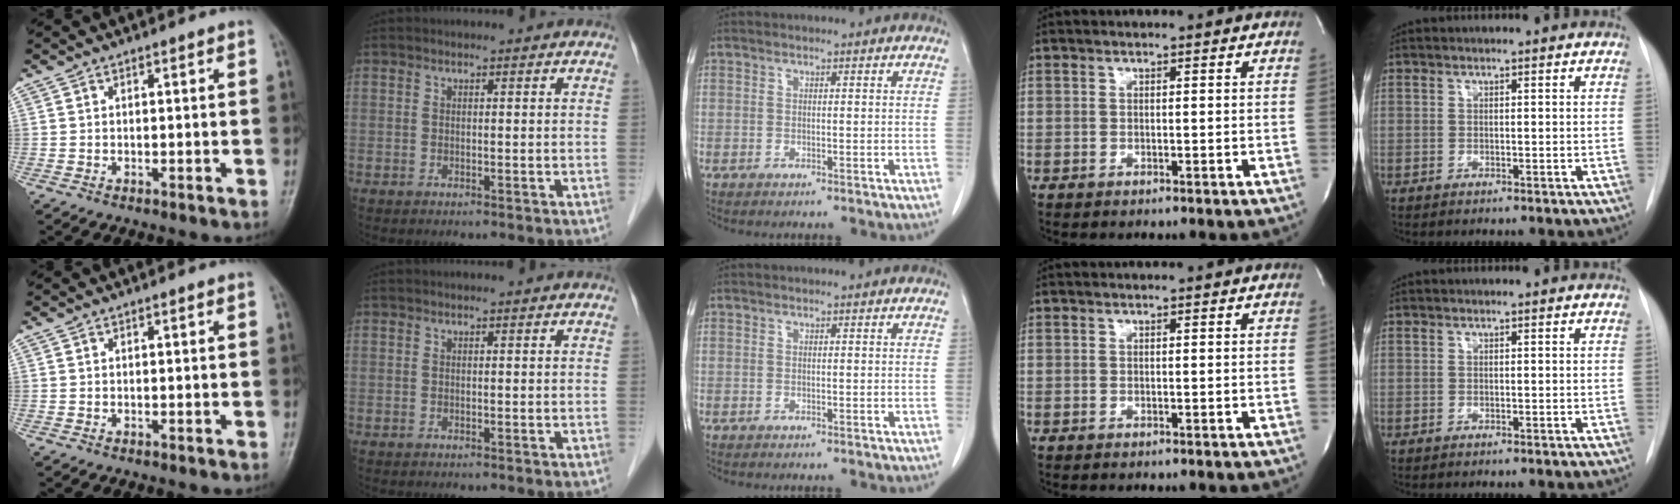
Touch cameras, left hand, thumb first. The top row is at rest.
{}